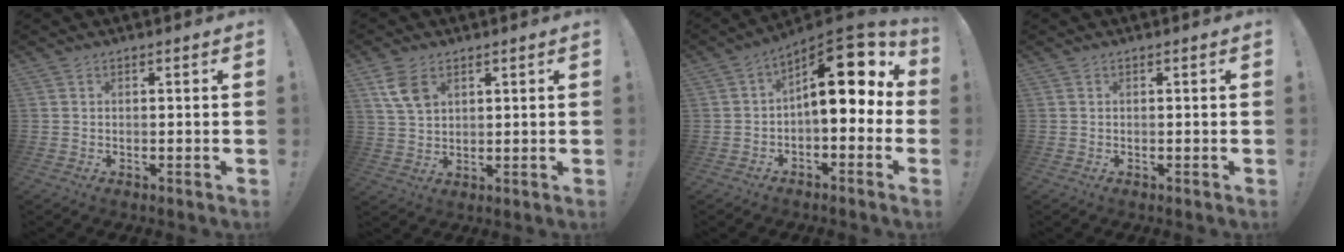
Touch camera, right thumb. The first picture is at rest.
{"total": 7.3, "force": [3.6, 4.5, 4.5], "torque": [-0.076, -0.015, 0.069]}
{"total": 15.7, "force": [4.1, 6.6, 13.7], "torque": [-0.187, -0.026, 0.069]}
{"total": 0.0}